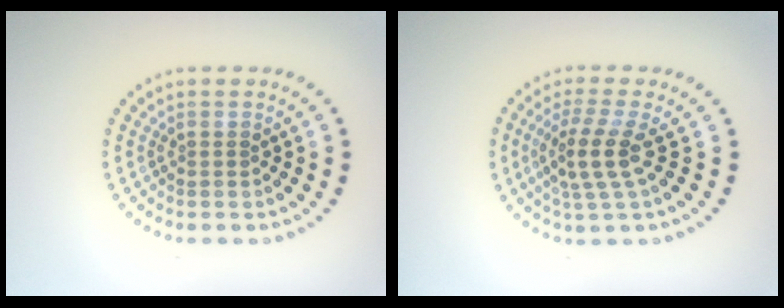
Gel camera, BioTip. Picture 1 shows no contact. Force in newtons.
{"total": 3.5, "press": 2.8, "slide": 2.0}